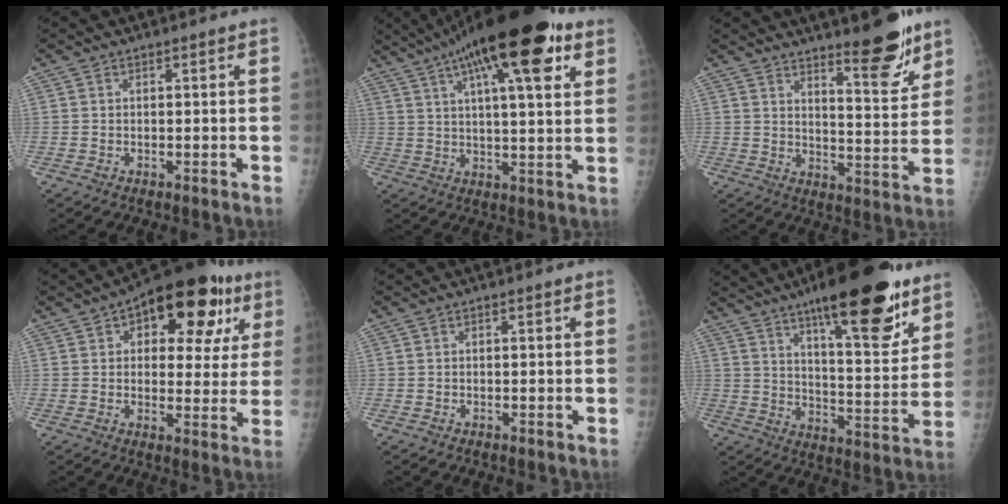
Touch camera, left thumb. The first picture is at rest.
{"total": 20.9, "force": [10.8, 5.7, 16.9], "torque": [-0.262, -0.006, 0.163]}
{"total": 10.6, "force": [7.8, 2.2, 6.8], "torque": [-0.075, -0.067, 0.122]}
{"total": 18.5, "force": [7.9, 9.6, 13.6], "torque": [-0.132, 0.002, 0.100]}
{"total": 0.0}
{"total": 22.1, "force": [14.1, 5.9, 16.0], "torque": [-0.205, -0.072, 0.214]}